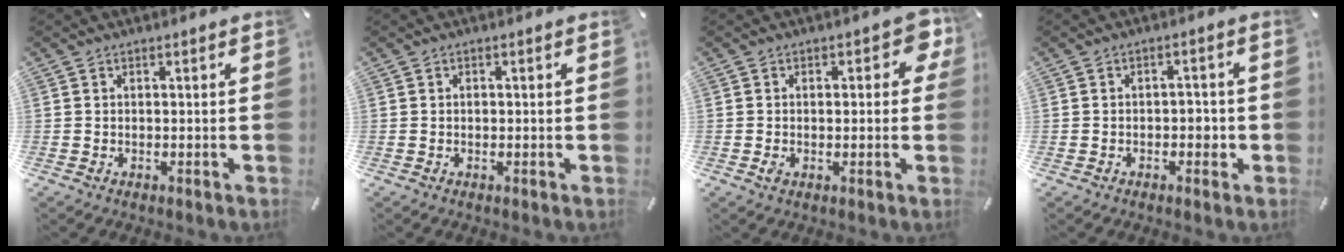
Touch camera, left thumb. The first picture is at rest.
{"total": 0.5, "force": [0.0, 0.5, 0.2], "torque": [-0.008, 0.001, -0.001]}
{"total": 5.3, "force": [1.1, 3.3, 4.1], "torque": [-0.039, -0.002, 0.013]}
{"total": 2.9, "force": [-0.8, 1.8, 2.1], "torque": [-0.030, 0.003, -0.018]}